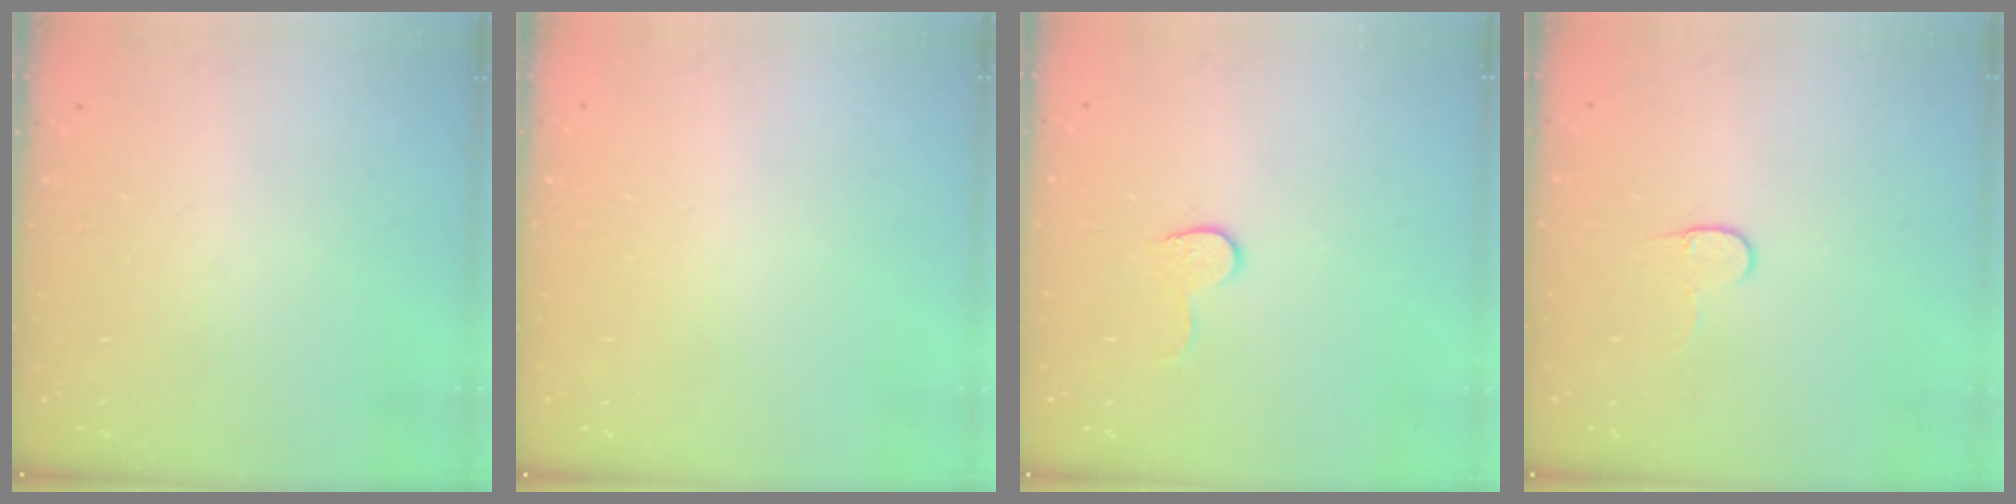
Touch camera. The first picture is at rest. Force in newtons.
{"total": 0.6, "press": 0.6, "slide": 0.2}
{"total": 5.6, "press": 5.6, "slide": 0.5}
{"total": 4.3, "press": 4.3, "slide": 0.4}